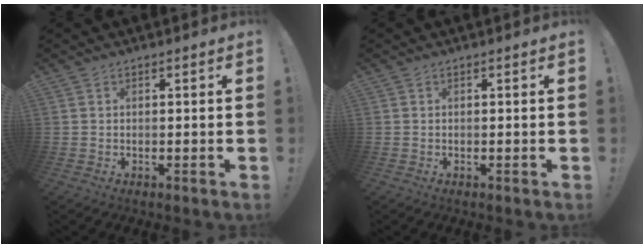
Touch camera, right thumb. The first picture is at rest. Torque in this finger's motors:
{"motor_torque": [-0.05, -0.16, 0.10, 0.01, -0.01]}